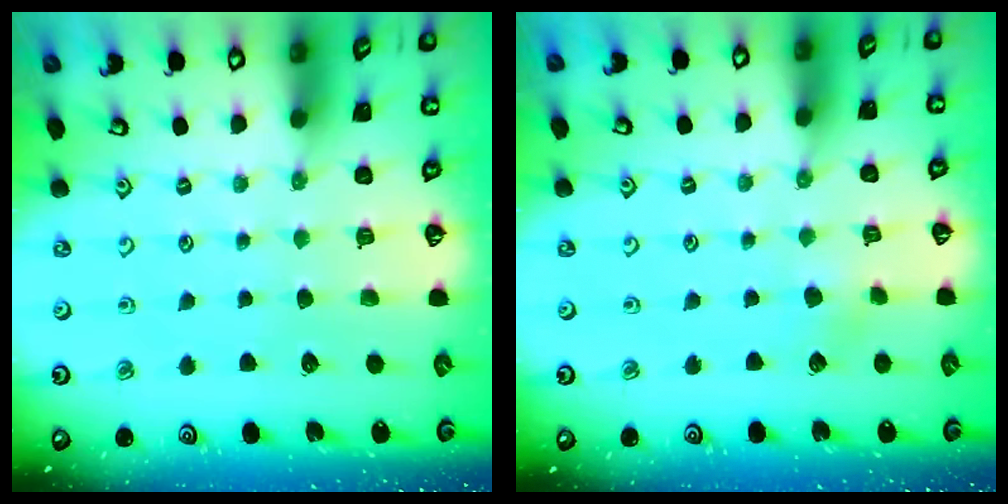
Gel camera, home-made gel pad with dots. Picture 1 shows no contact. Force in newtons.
{"total": 2.3, "press": 2.3, "slide": 0.2}